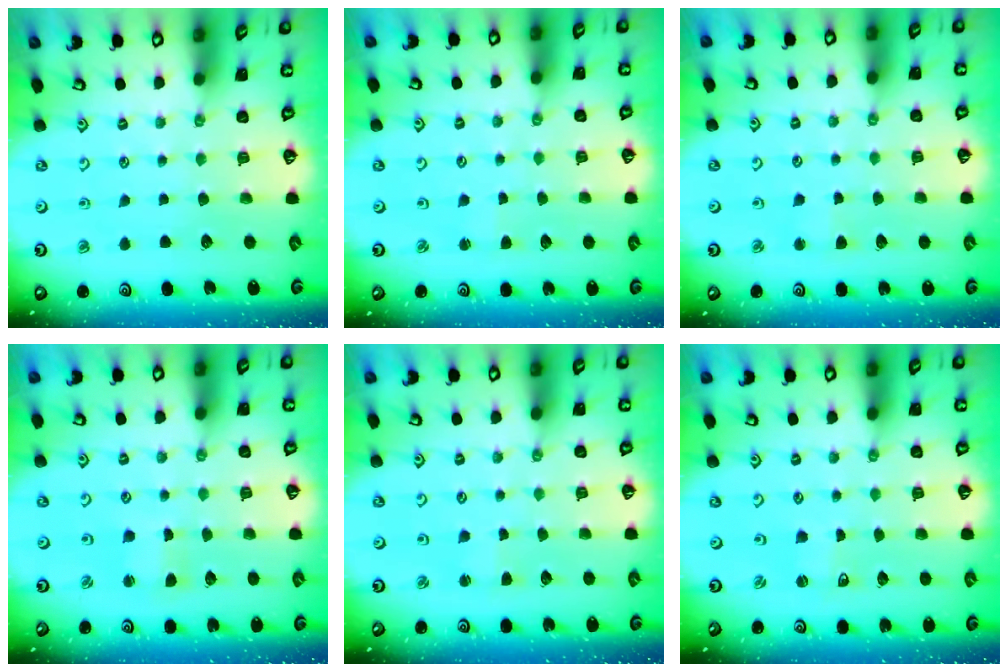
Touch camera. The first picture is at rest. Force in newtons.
{"total": 1.1, "press": 1.1, "slide": 0.1}
{"total": 2.4, "press": 2.4, "slide": 0.5}
{"total": 2.5, "press": 2.5, "slide": 0.3}
{"total": 1.6, "press": 1.6, "slide": 0.3}
{"total": 0.8, "press": 0.7, "slide": 0.2}